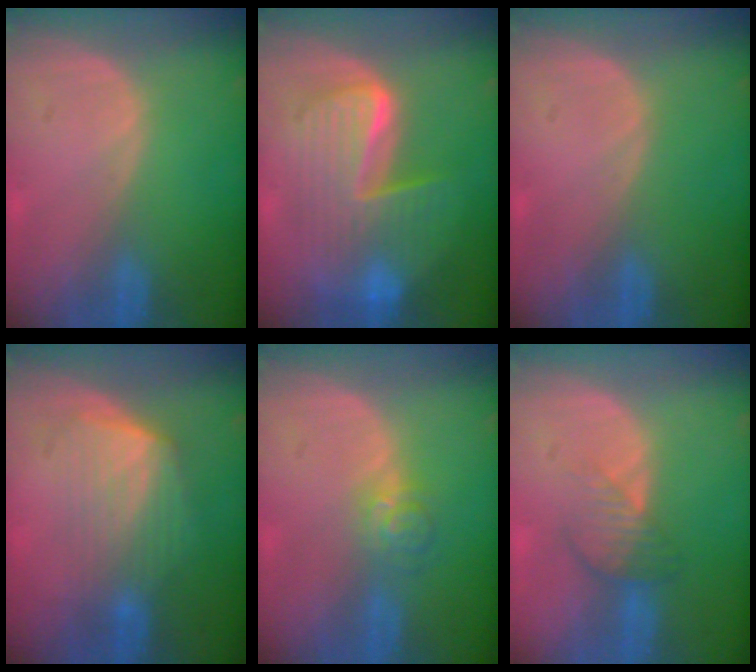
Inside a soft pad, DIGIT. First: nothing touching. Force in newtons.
{"total": 10.4, "press": 10.4, "slide": 0.9}
{"total": 0.0}
{"total": 6.8, "press": 6.4, "slide": 2.5}
{"total": 3.7, "press": 3.5, "slide": 1.4}
{"total": 4.1, "press": 3.5, "slide": 2.0}